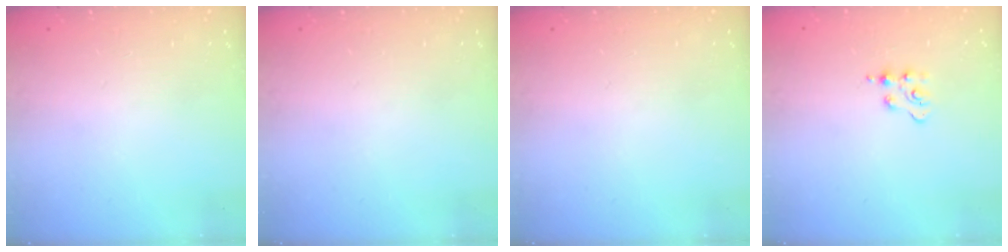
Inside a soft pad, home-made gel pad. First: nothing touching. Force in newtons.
{"total": 0.0}
{"total": 0.0}
{"total": 2.9, "press": 2.9, "slide": 0.4}